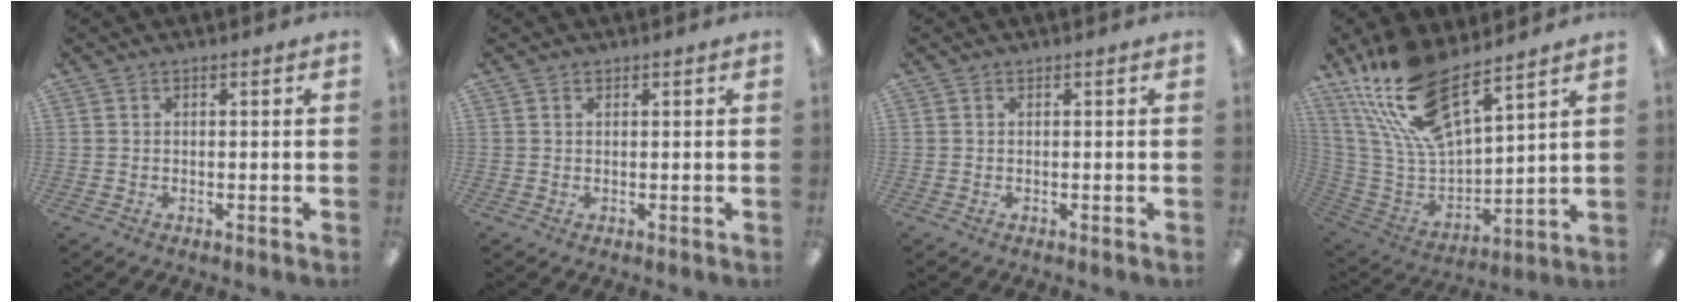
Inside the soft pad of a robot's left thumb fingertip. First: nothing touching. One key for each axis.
{"total": 0.5, "fx": 0.4, "fy": 0.3, "fz": 0.2, "tx": -0.005, "ty": 0.002, "tz": 0.007}
{"total": 0.0}
{"total": 19.9, "fx": 14.5, "fy": 6.7, "fz": 11.8, "tx": -0.261, "ty": -0.094, "tz": 0.258}